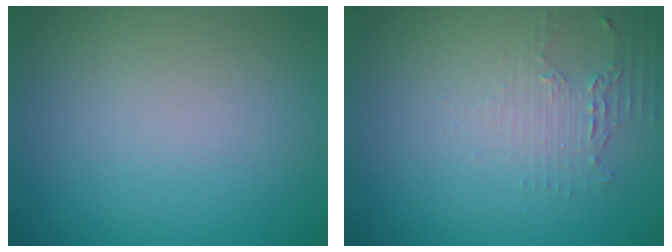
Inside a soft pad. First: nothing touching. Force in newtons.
{"total": 2.2, "press": 1.6, "slide": 1.5}